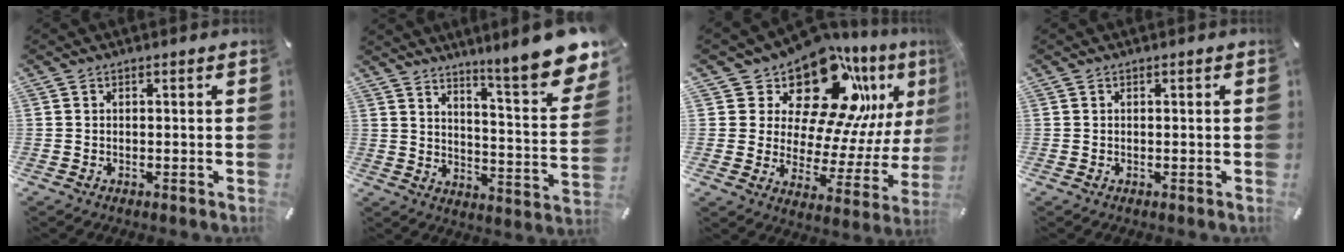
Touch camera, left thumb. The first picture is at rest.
{"total": 13.3, "force": [10.5, 2.4, 7.9], "torque": [-0.112, -0.101, 0.169]}
{"total": 20.8, "force": [14.5, 10.6, 10.4], "torque": [-0.148, -0.115, 0.247]}
{"total": 0.0}